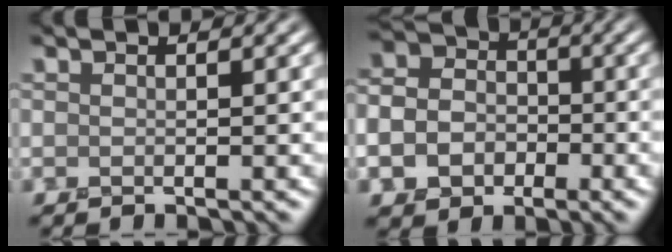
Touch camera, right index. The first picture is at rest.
{"total": 8.5, "force": [-2.7, 7.2, 3.7], "torque": [-0.068, -0.022, -0.064]}